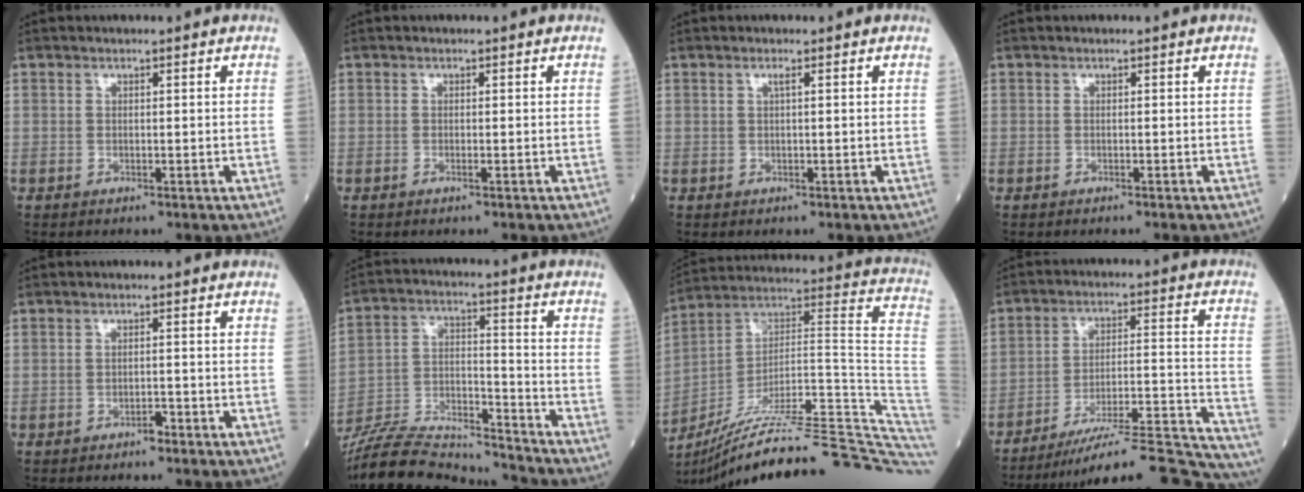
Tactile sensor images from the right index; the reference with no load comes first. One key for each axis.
{"total": 0.0}
{"total": 0.6, "fx": 0.3, "fy": -0.1, "fz": 0.5, "tx": -0.014, "ty": 0.001, "tz": 0.009}
{"total": 0.5, "fx": -0.4, "fy": -0.1, "fz": 0.2, "tx": 0.001, "ty": 0.001, "tz": -0.006}
{"total": 1.2, "fx": -0.9, "fy": 0.3, "fz": 0.6, "tx": -0.012, "ty": 0.001, "tz": -0.012}
{"total": 18.5, "fx": -17.9, "fy": 1.1, "fz": 4.6, "tx": -0.100, "ty": 0.008, "tz": -0.300}
{"total": 33.6, "fx": -28.5, "fy": 1.6, "fz": 17.6, "tx": -0.143, "ty": 0.010, "tz": -0.408}
{"total": 23.0, "fx": -21.5, "fy": -0.2, "fz": 8.1, "tx": -0.054, "ty": 0.016, "tz": -0.300}